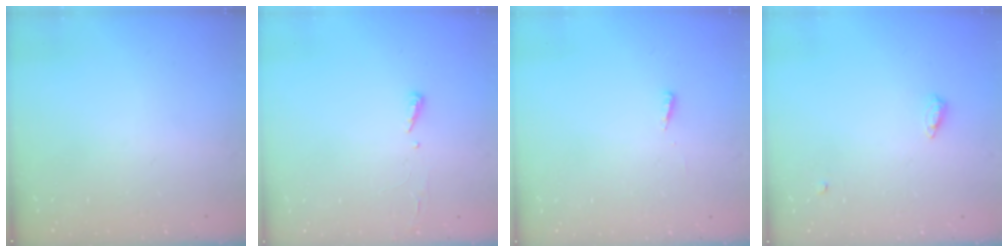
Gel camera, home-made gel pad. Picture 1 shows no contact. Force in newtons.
{"total": 2.9, "press": 2.9, "slide": 0.4}
{"total": 3.1, "press": 3.0, "slide": 0.9}
{"total": 5.5, "press": 5.4, "slide": 1.0}